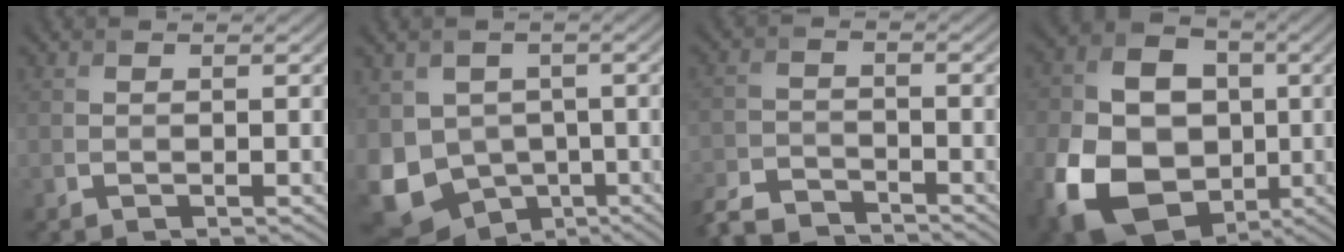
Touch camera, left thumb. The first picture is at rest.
{"total": 12.7, "force": [-3.6, 9.9, 7.1], "torque": [-0.197, -0.028, -0.065]}
{"total": 6.5, "force": [-6.0, 1.6, 1.9], "torque": [-0.043, -0.014, -0.127]}
{"total": 16.8, "force": [-4.3, 12.8, 10.0], "torque": [-0.228, -0.039, -0.069]}